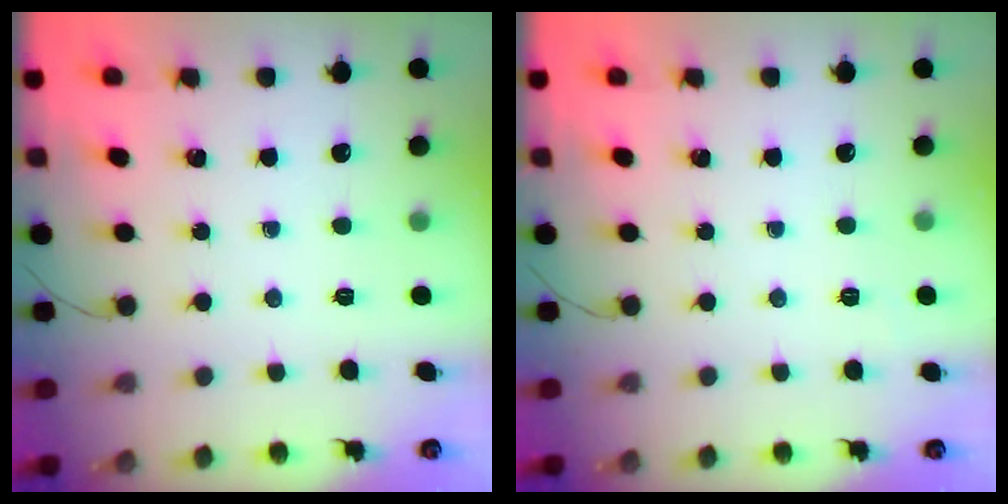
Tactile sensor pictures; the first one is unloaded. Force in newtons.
{"total": 2.0, "press": 1.6, "slide": 1.2}